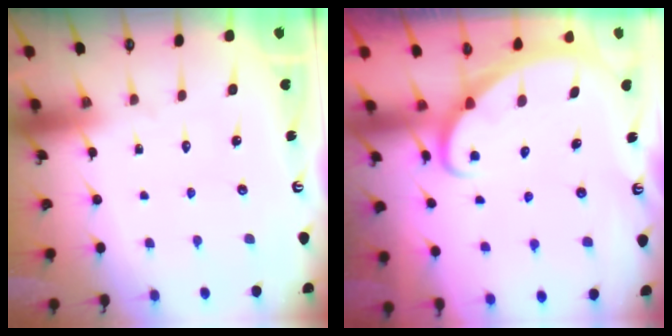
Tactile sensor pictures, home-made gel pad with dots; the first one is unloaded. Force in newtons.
{"total": 2.5, "press": 2.5, "slide": 0.2}